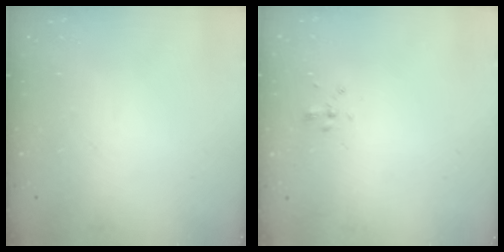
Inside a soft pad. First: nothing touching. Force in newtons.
{"total": 1.8, "press": 1.6, "slide": 0.8}